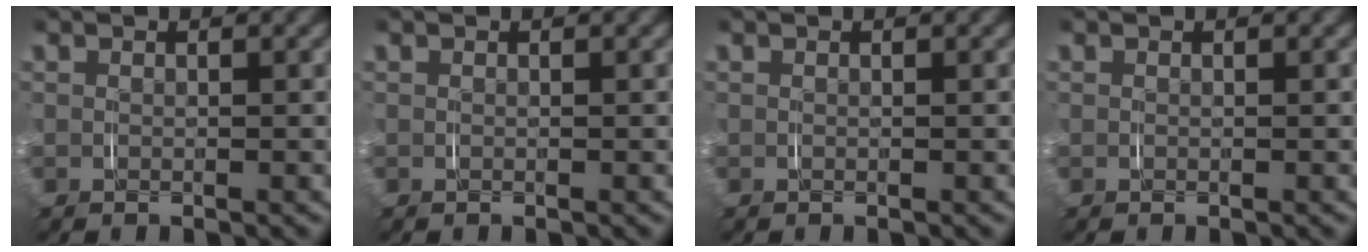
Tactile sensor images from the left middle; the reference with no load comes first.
{"total": 0.0}
{"total": 0.0}
{"total": 0.0}